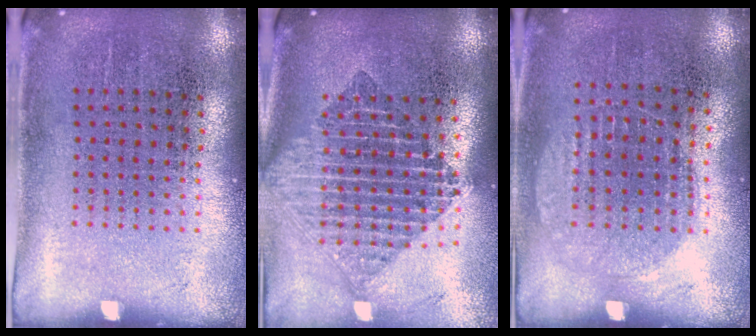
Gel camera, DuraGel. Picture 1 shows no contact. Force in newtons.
{"total": 2.2, "press": 1.6, "slide": 1.4}
{"total": 1.0, "press": 0.9, "slide": 0.3}